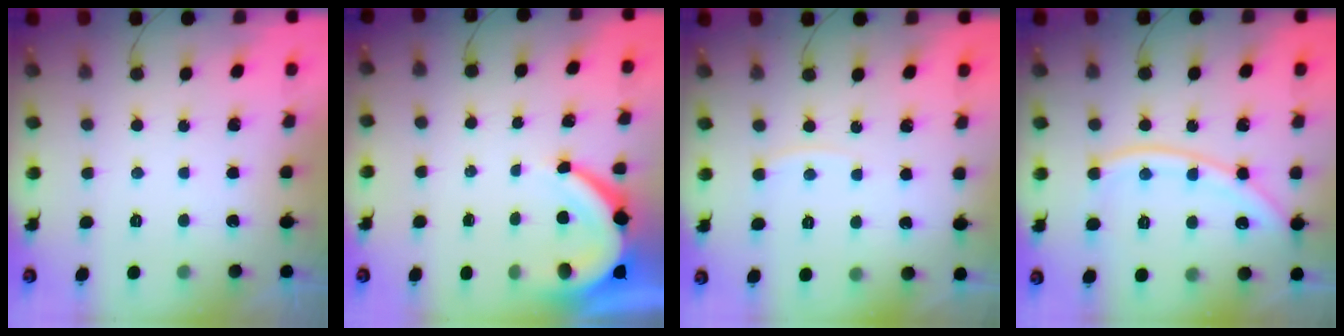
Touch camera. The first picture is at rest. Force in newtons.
{"total": 7.6, "press": 7.6, "slide": 0.7}
{"total": 2.7, "press": 2.7, "slide": 0.4}
{"total": 11.9, "press": 11.8, "slide": 1.4}